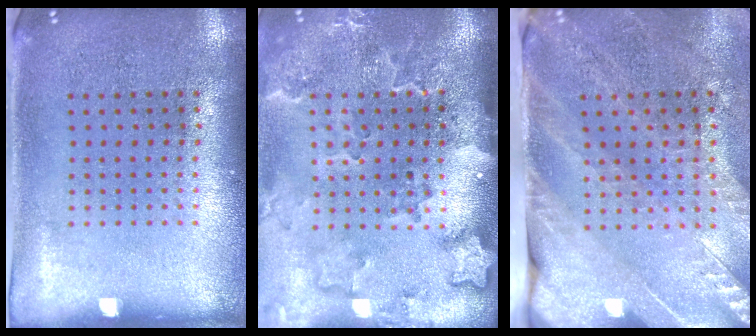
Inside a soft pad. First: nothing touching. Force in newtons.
{"total": 2.9, "press": 2.3, "slide": 1.8}
{"total": 3.5, "press": 2.9, "slide": 1.9}